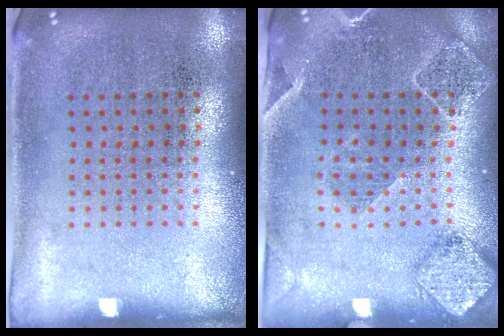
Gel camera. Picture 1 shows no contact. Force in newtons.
{"total": 1.8, "press": 1.7, "slide": 0.5}